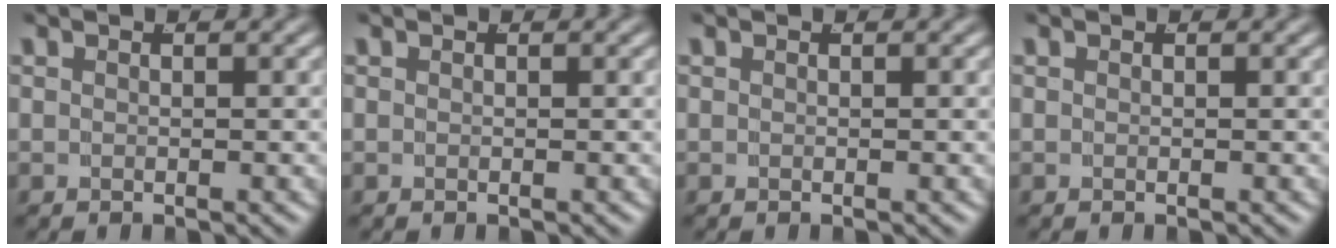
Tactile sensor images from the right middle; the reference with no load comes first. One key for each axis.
{"total": 0.0}
{"total": 0.0}
{"total": 0.0}